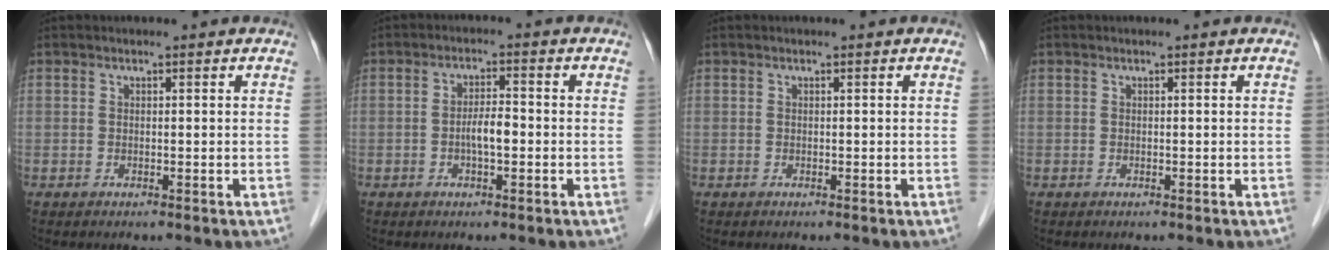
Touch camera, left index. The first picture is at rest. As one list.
[{"total": 3.3, "force": [-0.8, 0.8, 3.1], "torque": [-0.059, 0.004, -0.015]}, {"total": 0.0}, {"total": 0.0}]